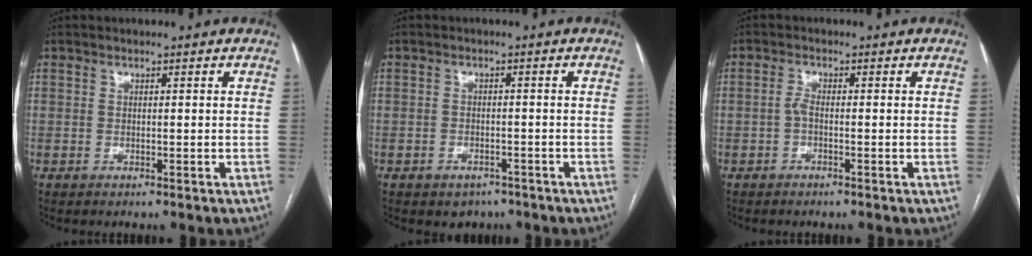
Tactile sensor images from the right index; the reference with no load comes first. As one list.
[{"total": 3.1, "force": [-2.2, 2.2, 0.6], "torque": [-0.008, 0.008, -0.020]}, {"total": 1.4, "force": [-0.5, 0.4, 1.3], "torque": [-0.024, 0.004, -0.012]}]